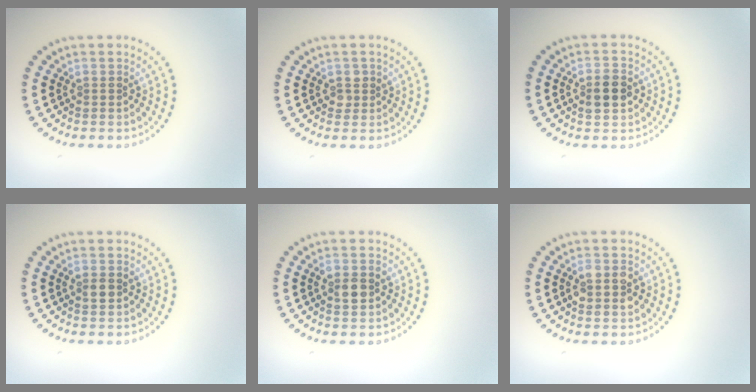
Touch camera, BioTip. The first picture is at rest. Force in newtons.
{"total": 1.1, "press": 1.1, "slide": 0.4}
{"total": 2.9, "press": 2.9, "slide": 0.1}
{"total": 1.2, "press": 1.2, "slide": 0.2}
{"total": 2.1, "press": 2.0, "slide": 0.3}
{"total": 2.9, "press": 2.9, "slide": 0.3}